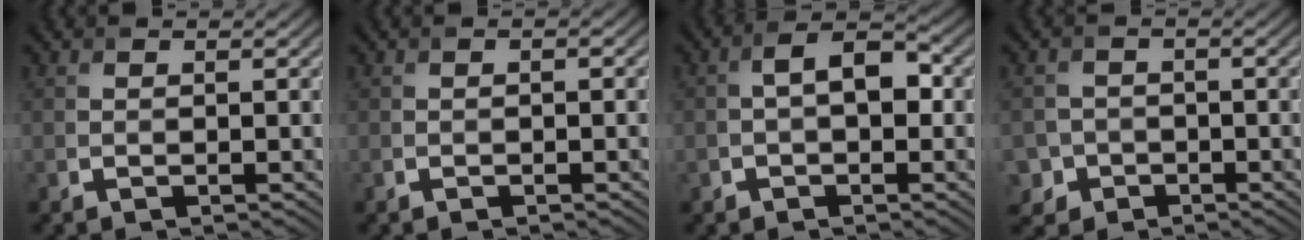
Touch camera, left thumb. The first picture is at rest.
{"total": 0.9, "force": [-0.4, 0.3, 0.7], "torque": [-0.010, 0.003, -0.007]}
{"total": 5.6, "force": [-0.2, 3.6, 4.3], "torque": [-0.070, 0.006, -0.007]}
{"total": 4.1, "force": [-2.1, 3.5, 0.5], "torque": [-0.006, -0.001, -0.052]}